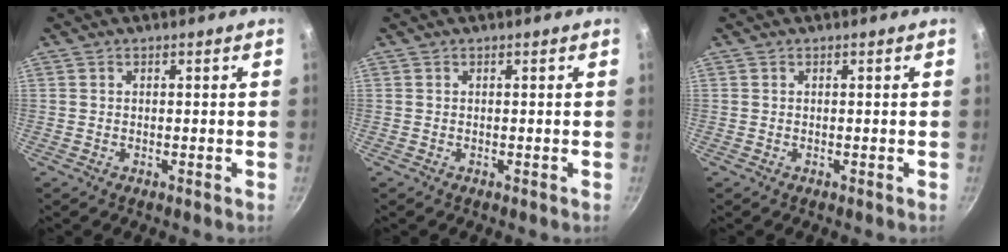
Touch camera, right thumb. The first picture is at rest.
{"total": 0.0}
{"total": 0.0}